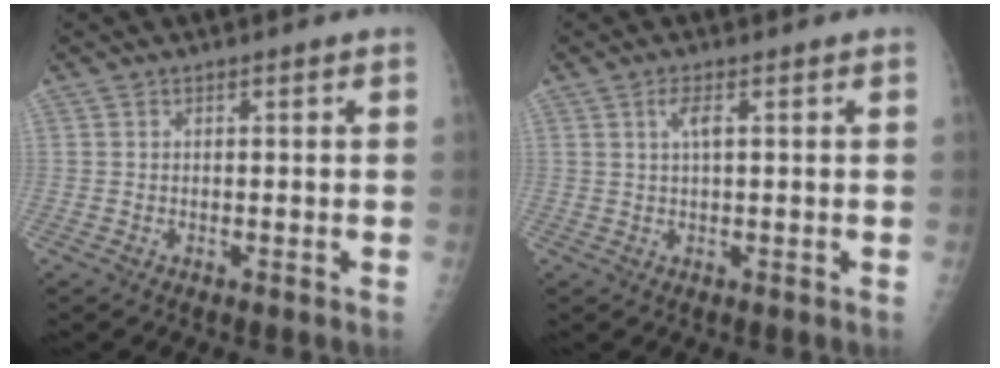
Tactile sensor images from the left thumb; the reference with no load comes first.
{"total": 2.3, "force": [0.8, 0.5, 2.1], "torque": [-0.049, 0.004, 0.017]}